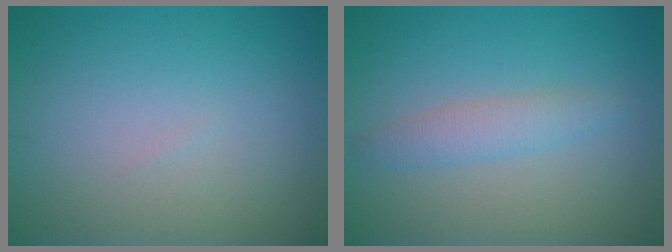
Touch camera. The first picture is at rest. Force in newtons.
{"total": 2.1, "press": 2.1, "slide": 0.1}